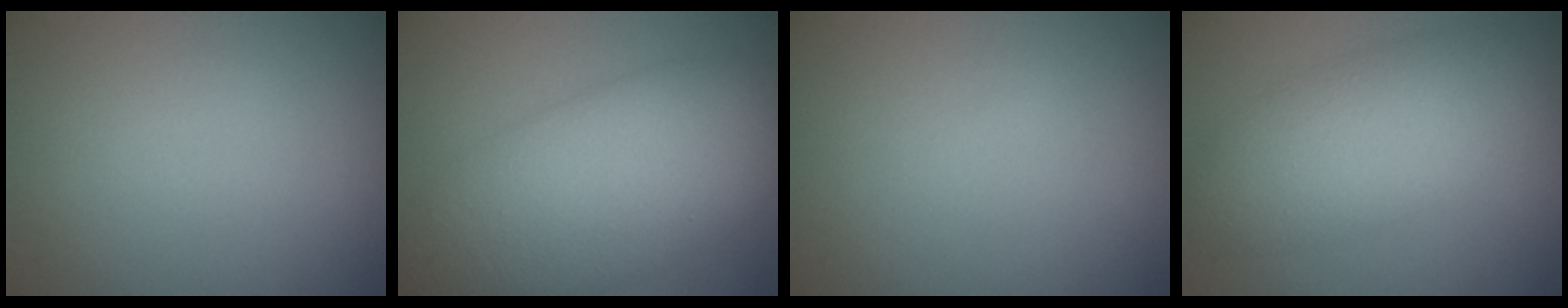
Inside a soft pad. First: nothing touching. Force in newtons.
{"total": 9.3, "press": 9.3, "slide": 0.2}
{"total": 0.0}
{"total": 6.1, "press": 6.1, "slide": 0.2}